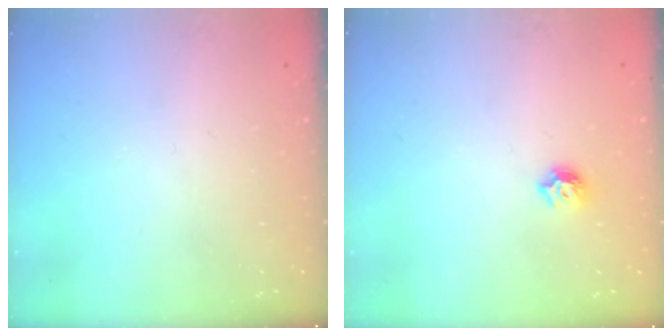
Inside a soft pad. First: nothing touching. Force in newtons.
{"total": 6.5, "press": 6.5, "slide": 0.7}